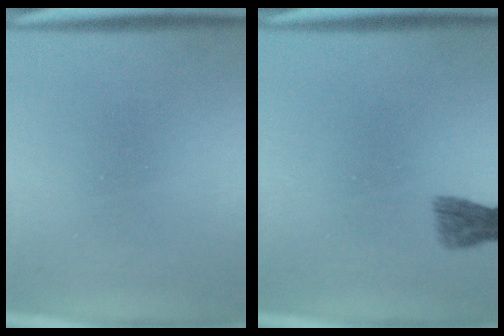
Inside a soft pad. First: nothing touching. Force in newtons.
{"total": 1.8}